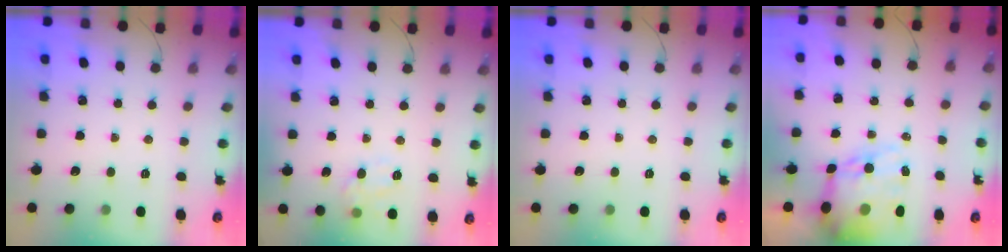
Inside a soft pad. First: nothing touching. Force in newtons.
{"total": 9.1, "press": 9.1, "slide": 0.6}
{"total": 0.0}
{"total": 15.8, "press": 15.4, "slide": 3.5}